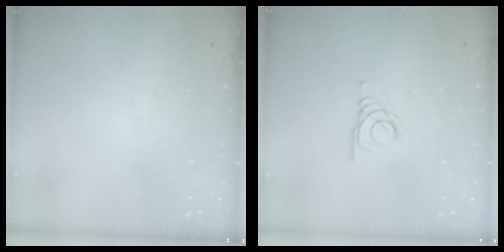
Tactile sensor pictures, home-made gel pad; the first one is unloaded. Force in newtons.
{"total": 1.6, "press": 1.6, "slide": 0.2}